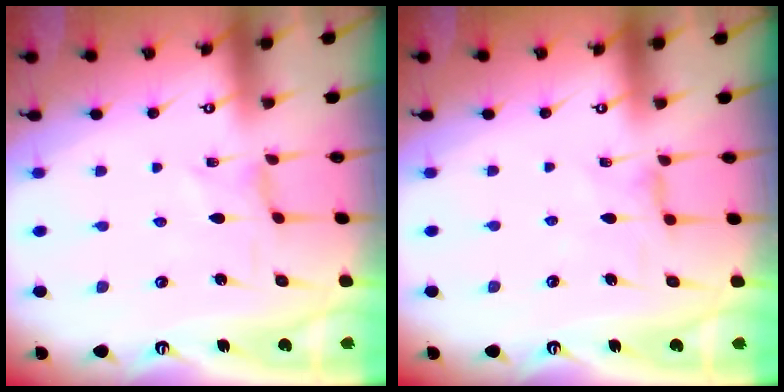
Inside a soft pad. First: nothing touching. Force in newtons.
{"total": 1.4, "press": 1.4, "slide": 0.4}